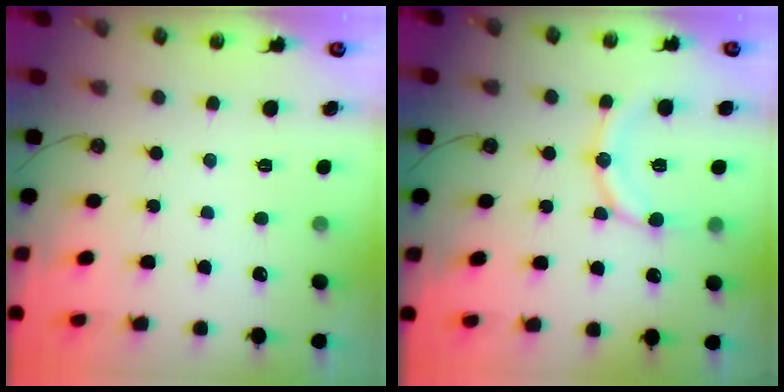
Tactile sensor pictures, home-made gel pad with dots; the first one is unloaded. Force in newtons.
{"total": 12.7, "press": 12.4, "slide": 2.7}